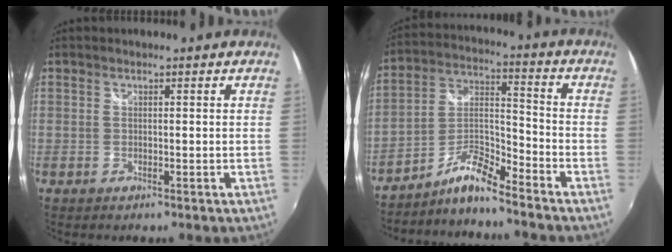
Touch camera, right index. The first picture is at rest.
{"total": 7.8, "force": [-7.0, 0.3, 3.4], "torque": [-0.082, 0.026, -0.143]}